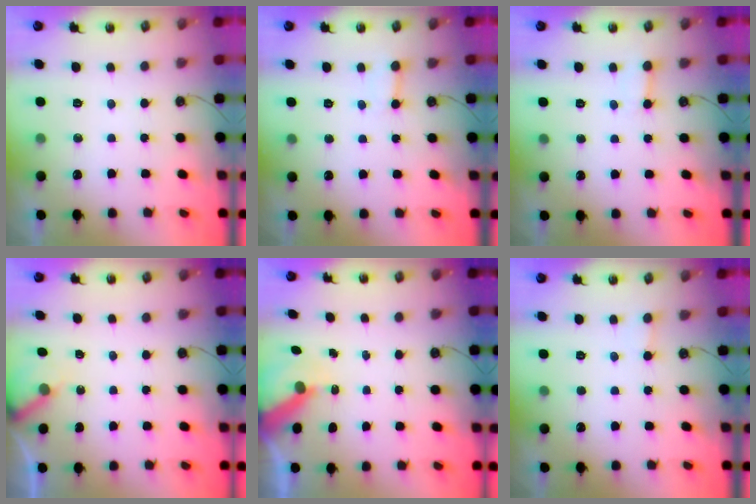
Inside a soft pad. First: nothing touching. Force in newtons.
{"total": 2.2, "press": 2.2, "slide": 0.3}
{"total": 2.4, "press": 2.4, "slide": 0.2}
{"total": 3.6, "press": 3.6, "slide": 0.3}
{"total": 7.5, "press": 7.5, "slide": 0.9}
{"total": 2.0, "press": 2.0, "slide": 0.1}